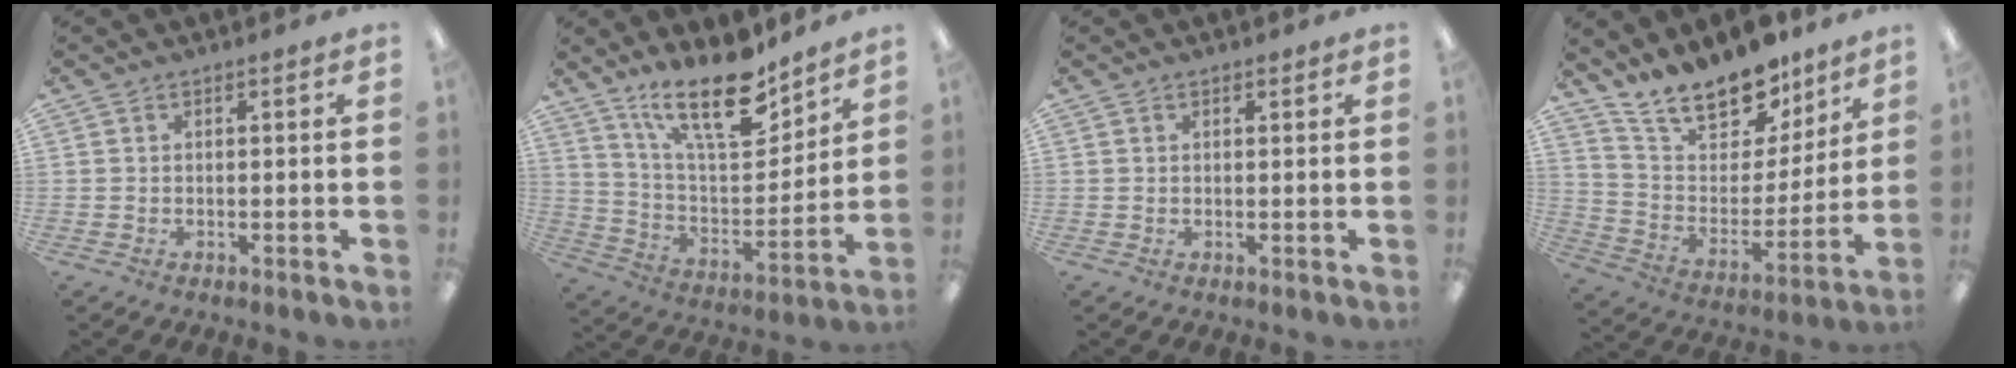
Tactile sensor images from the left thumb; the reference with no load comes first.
{"total": 19.5, "force": [13.5, 7.3, 12.1], "torque": [-0.198, -0.086, 0.231]}
{"total": 0.8, "force": [0.6, 0.5, 0.2], "torque": [0.005, -0.002, 0.009]}
{"total": 17.5, "force": [14.4, 7.5, 6.3], "torque": [-0.115, -0.108, 0.260]}